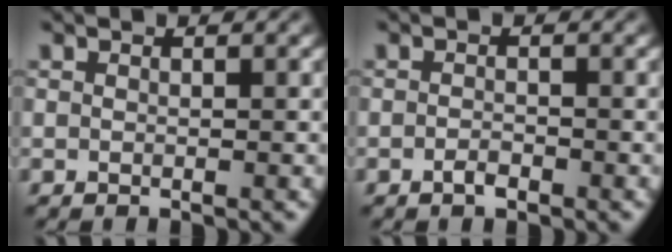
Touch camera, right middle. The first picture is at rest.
{"total": 1.1, "force": [-0.7, 0.5, 0.7], "torque": [-0.015, 0.000, -0.014]}